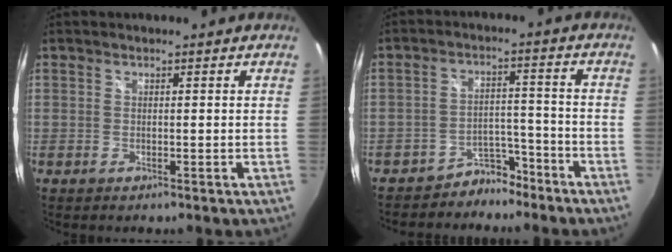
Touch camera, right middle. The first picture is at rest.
{"total": 6.3, "force": [-5.3, 3.2, 0.8], "torque": [-0.017, 0.026, -0.078]}